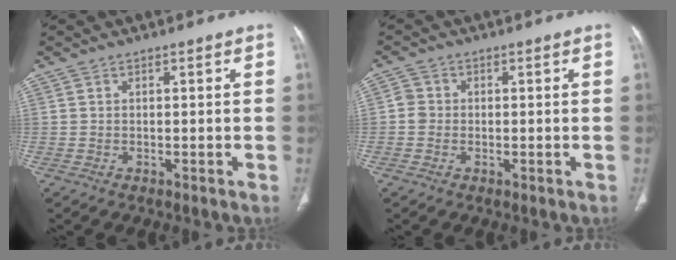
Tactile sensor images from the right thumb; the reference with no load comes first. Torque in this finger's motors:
{"motor_torque": [0.60, 0.45, 0.41, 0.37, -0.04]}